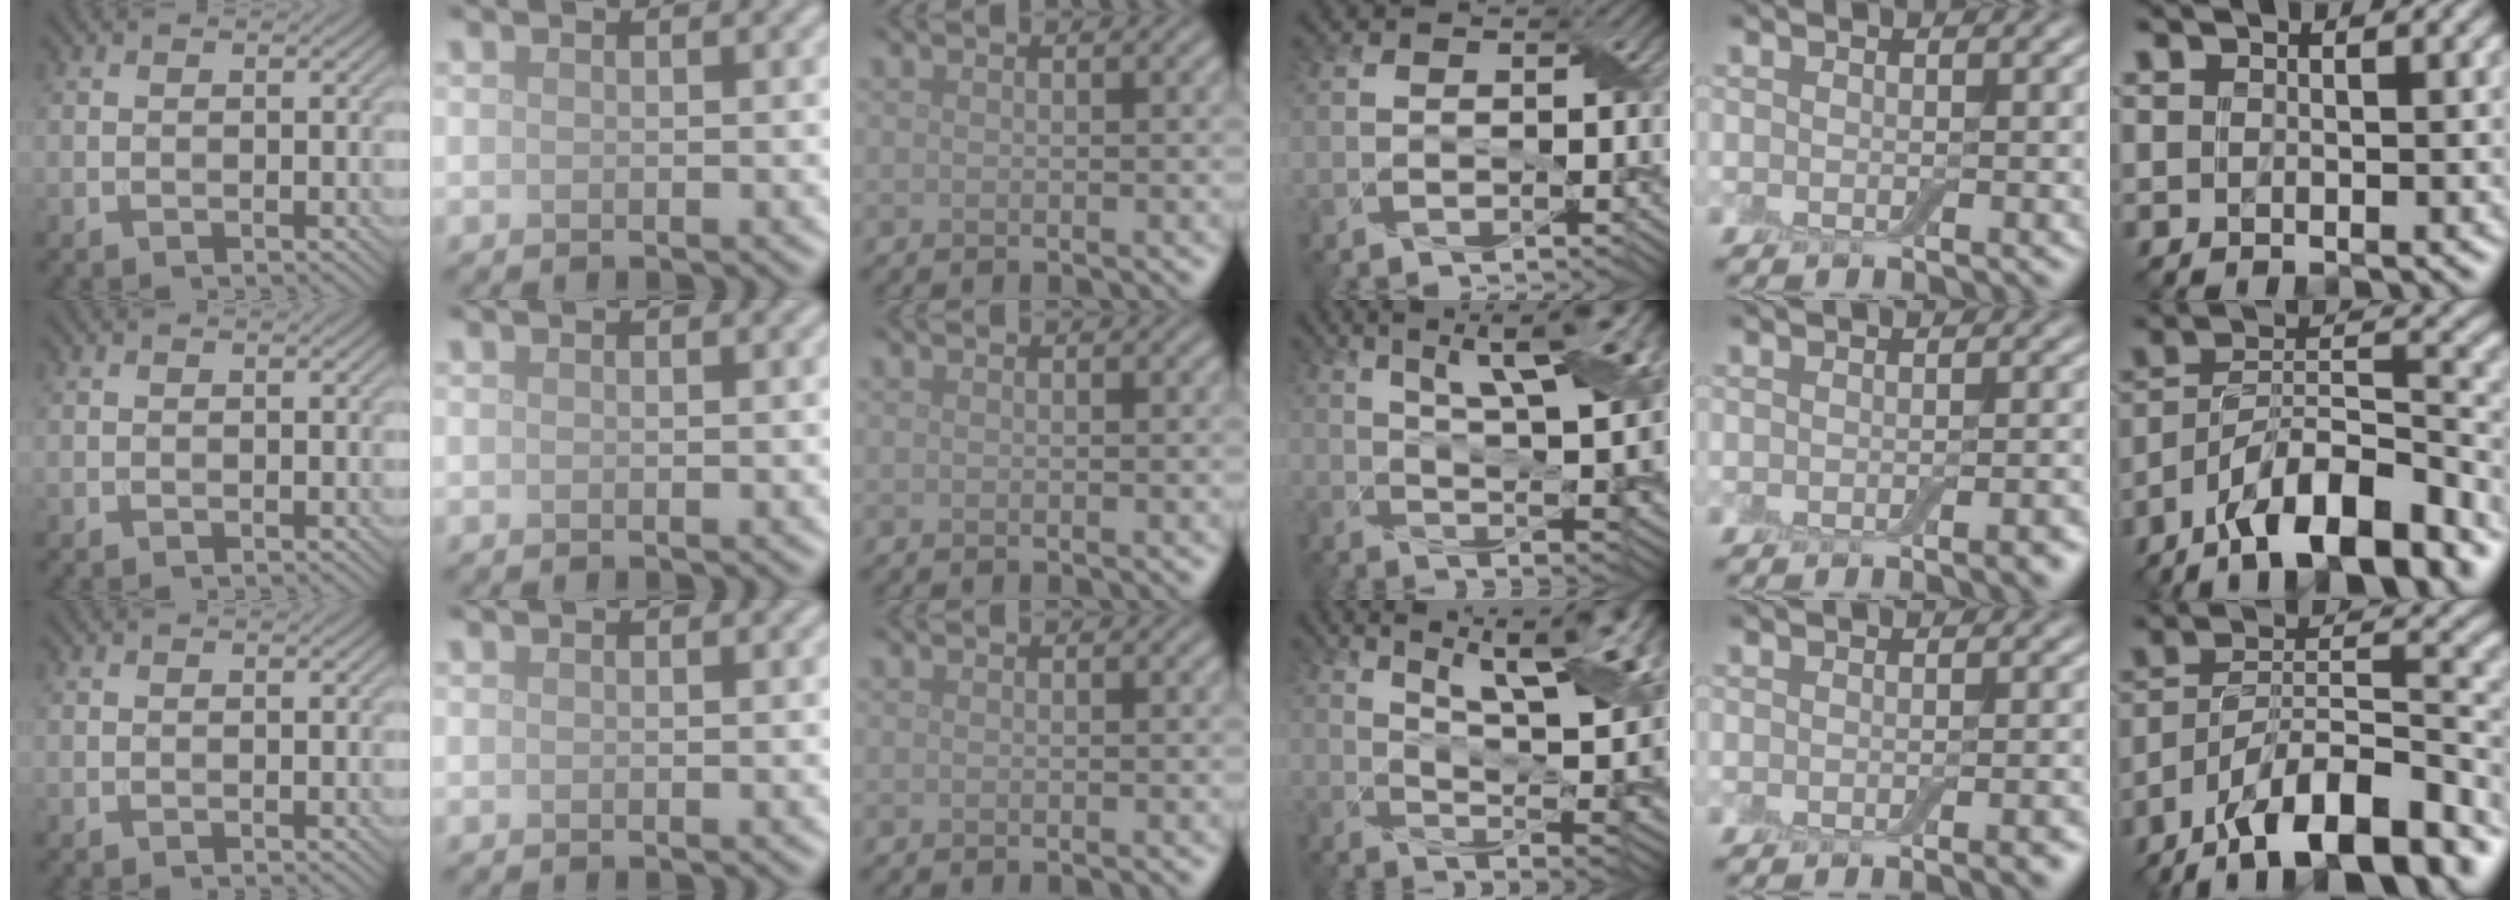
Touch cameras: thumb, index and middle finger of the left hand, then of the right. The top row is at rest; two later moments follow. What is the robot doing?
{"motion": "wrap", "object": "adhesive wrap"}